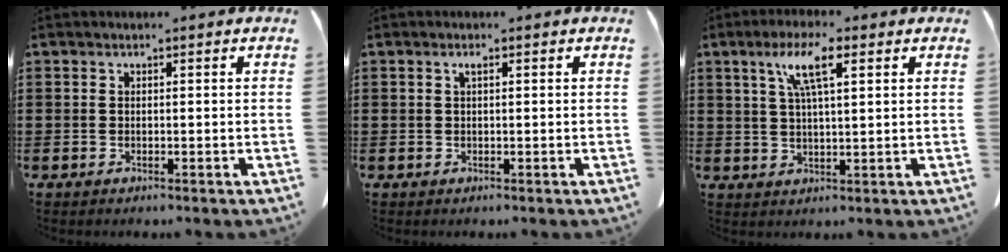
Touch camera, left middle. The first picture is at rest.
{"total": 0.9, "force": [0.3, 0.2, 0.8], "torque": [-0.018, 0.002, 0.006]}
{"total": 7.0, "force": [3.4, 1.4, 6.0], "torque": [-0.128, 0.011, 0.055]}